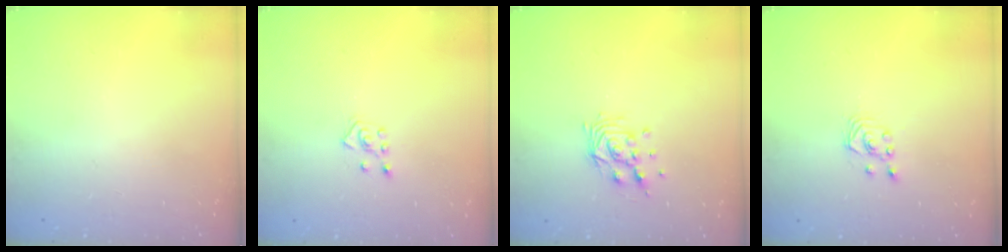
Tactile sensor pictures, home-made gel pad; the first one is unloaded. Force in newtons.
{"total": 4.6, "press": 4.5, "slide": 0.8}
{"total": 9.5, "press": 9.4, "slide": 0.8}
{"total": 2.1, "press": 2.1, "slide": 0.3}